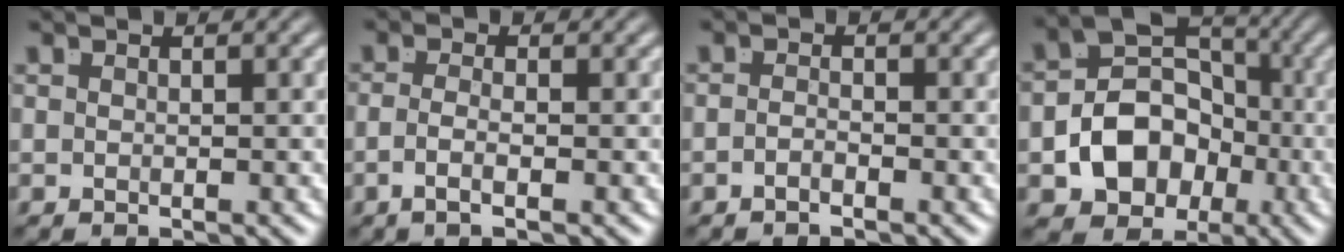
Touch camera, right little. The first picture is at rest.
{"total": 2.3, "force": [-1.2, -0.4, 1.9], "torque": [-0.042, -0.014, -0.015]}
{"total": 1.4, "force": [-1.2, -0.5, 0.4], "torque": [-0.004, -0.006, -0.022]}
{"total": 9.5, "force": [-0.7, 7.8, 5.4], "torque": [-0.125, -0.040, 0.003]}